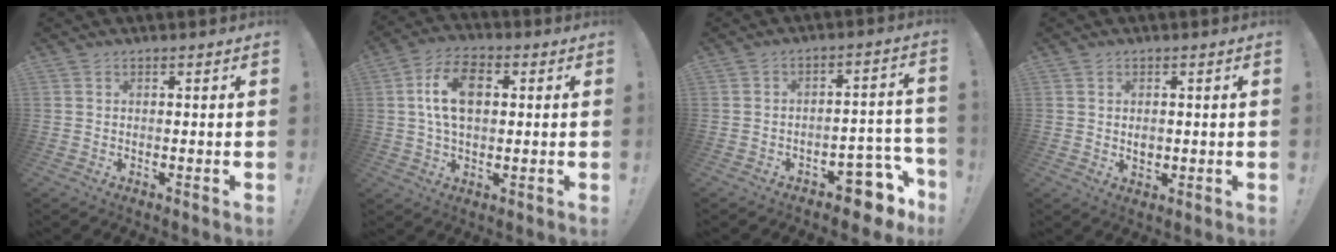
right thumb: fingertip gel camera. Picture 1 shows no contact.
{"total": 12.2, "force": [2.1, 7.5, 9.4], "torque": [-0.165, 0.004, 0.035]}
{"total": 10.2, "force": [-6.9, 4.4, 6.1], "torque": [-0.053, 0.043, -0.116]}
{"total": 2.7, "force": [0.0, 2.3, 1.3], "torque": [-0.011, -0.003, -0.003]}